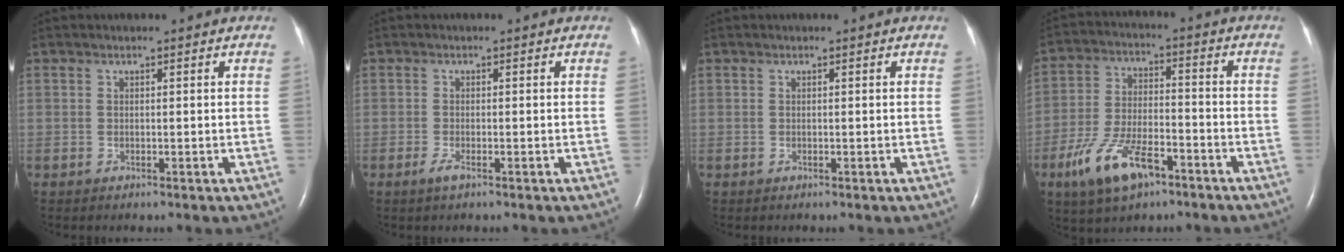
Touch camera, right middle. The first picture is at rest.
{"total": 1.3, "force": [-0.8, 0.1, 1.0], "torque": [-0.024, -0.003, -0.019]}
{"total": 0.0}
{"total": 11.3, "force": [-6.5, 4.3, 8.2], "torque": [-0.172, 0.000, -0.117]}